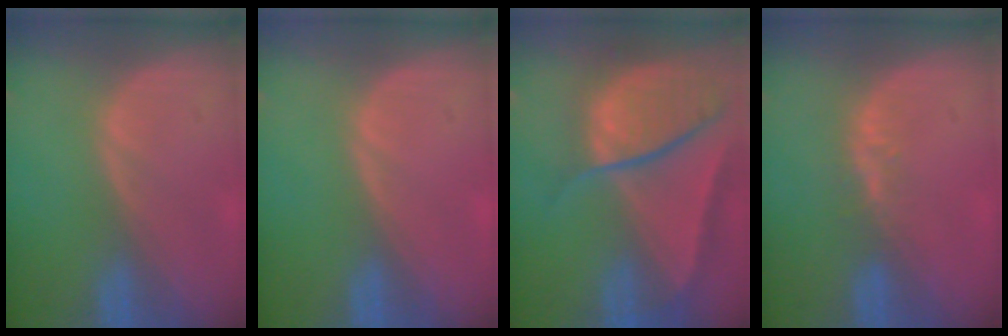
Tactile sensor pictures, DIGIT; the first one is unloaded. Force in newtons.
{"total": 0.0}
{"total": 10.6, "press": 8.9, "slide": 5.7}
{"total": 2.8, "press": 2.1, "slide": 1.8}